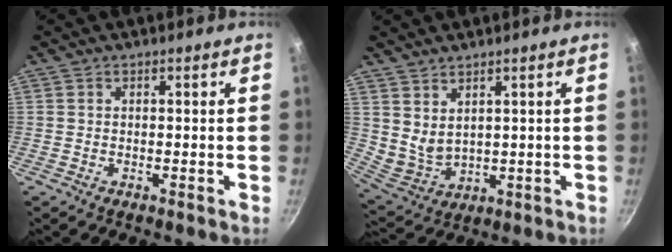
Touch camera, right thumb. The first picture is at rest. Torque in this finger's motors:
{"motor_torque": [-0.32, -0.30, -0.47, 0.36, 0.07]}